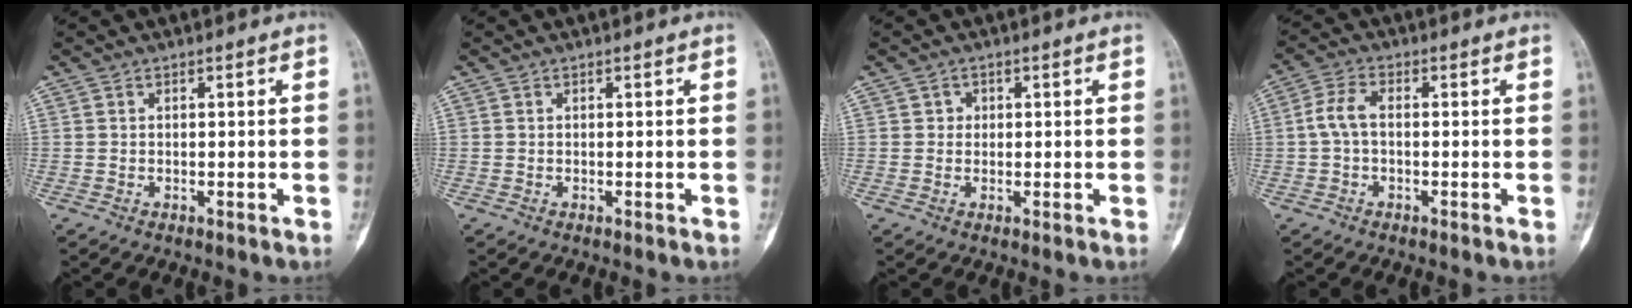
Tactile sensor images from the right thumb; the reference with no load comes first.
{"total": 0.0}
{"total": 1.4, "force": [0.3, 1.4, 0.3], "torque": [0.005, 0.003, 0.002]}
{"total": 4.5, "force": [-0.3, 2.4, 3.7], "torque": [-0.083, 0.015, -0.012]}